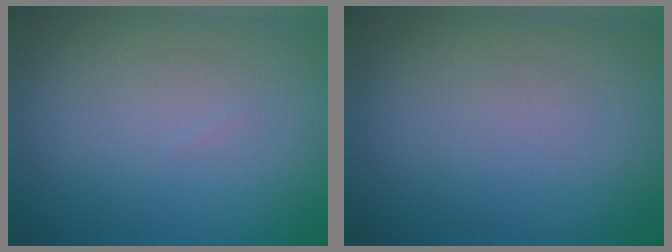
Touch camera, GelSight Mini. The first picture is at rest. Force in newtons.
{"total": 0.0}